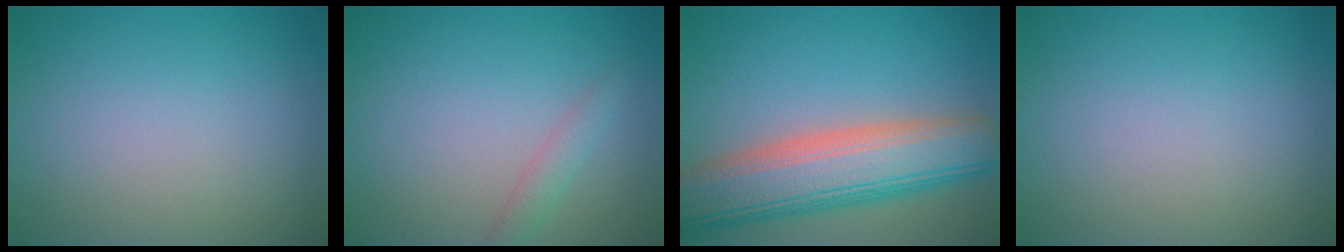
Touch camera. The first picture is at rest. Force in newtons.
{"total": 1.3, "press": 1.3, "slide": 0.1}
{"total": 9.7, "press": 9.6, "slide": 0.8}
{"total": 0.0}